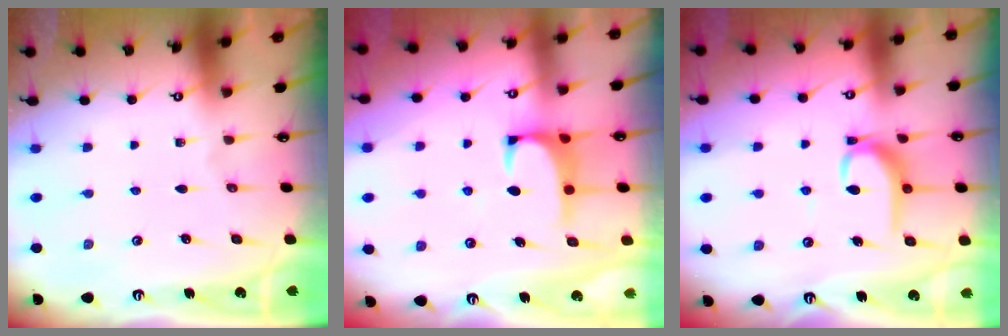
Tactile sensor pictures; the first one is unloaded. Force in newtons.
{"total": 1.0, "press": 0.9, "slide": 0.4}
{"total": 7.6, "press": 7.6, "slide": 0.4}